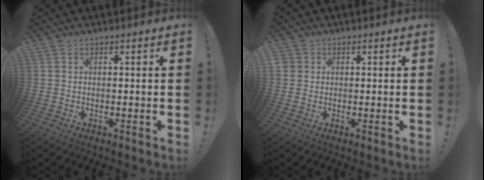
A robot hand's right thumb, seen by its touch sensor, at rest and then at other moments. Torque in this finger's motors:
{"motor_torque": [0.20, 0.36, 0.61, 0.16, 0.02]}